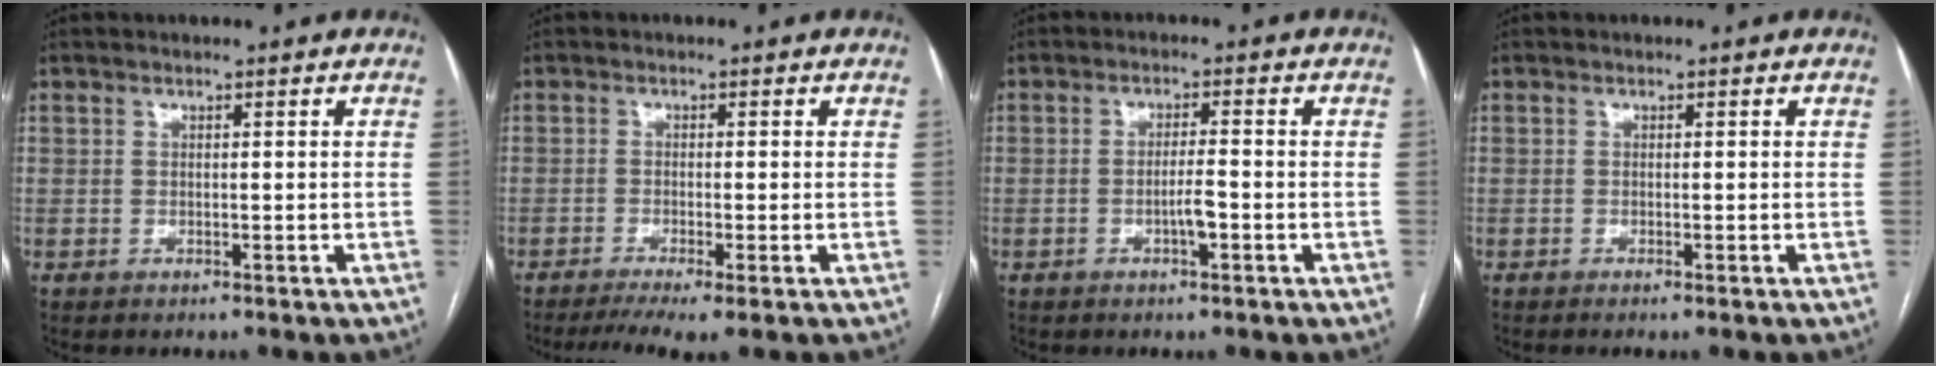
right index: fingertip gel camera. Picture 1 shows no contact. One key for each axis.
{"total": 5.3, "fx": -3.5, "fy": 0.1, "fz": 4.0, "tx": -0.064, "ty": -0.009, "tz": -0.059}
{"total": 2.9, "fx": -1.0, "fy": 0.3, "fz": 2.8, "tx": -0.048, "ty": 0.002, "tz": -0.016}
{"total": 0.5, "fx": -0.3, "fy": -0.1, "fz": 0.4, "tx": -0.011, "ty": 0.000, "tz": -0.007}